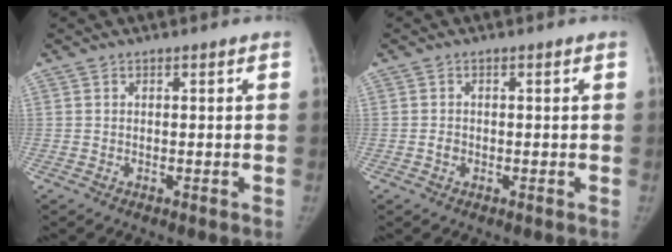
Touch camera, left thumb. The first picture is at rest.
{"total": 0.9, "force": [-0.2, 0.8, 0.5], "torque": [-0.003, 0.002, -0.003]}